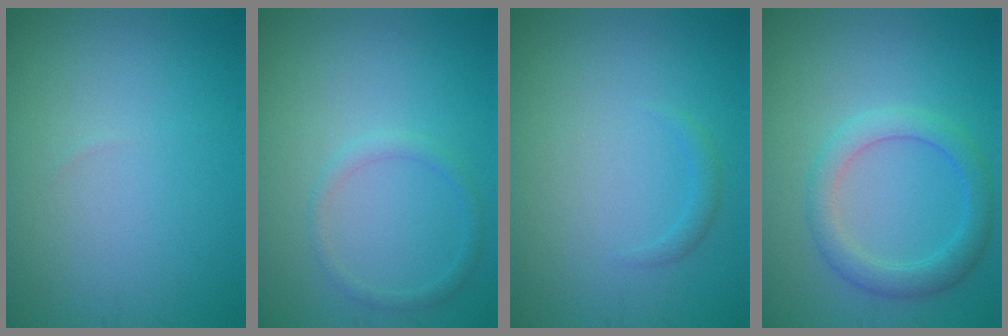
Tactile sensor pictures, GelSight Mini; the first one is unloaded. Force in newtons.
{"total": 1.3, "press": 1.3, "slide": 0.1}
{"total": 0.8, "press": 0.8, "slide": 0.1}
{"total": 3.2, "press": 3.2, "slide": 0.1}